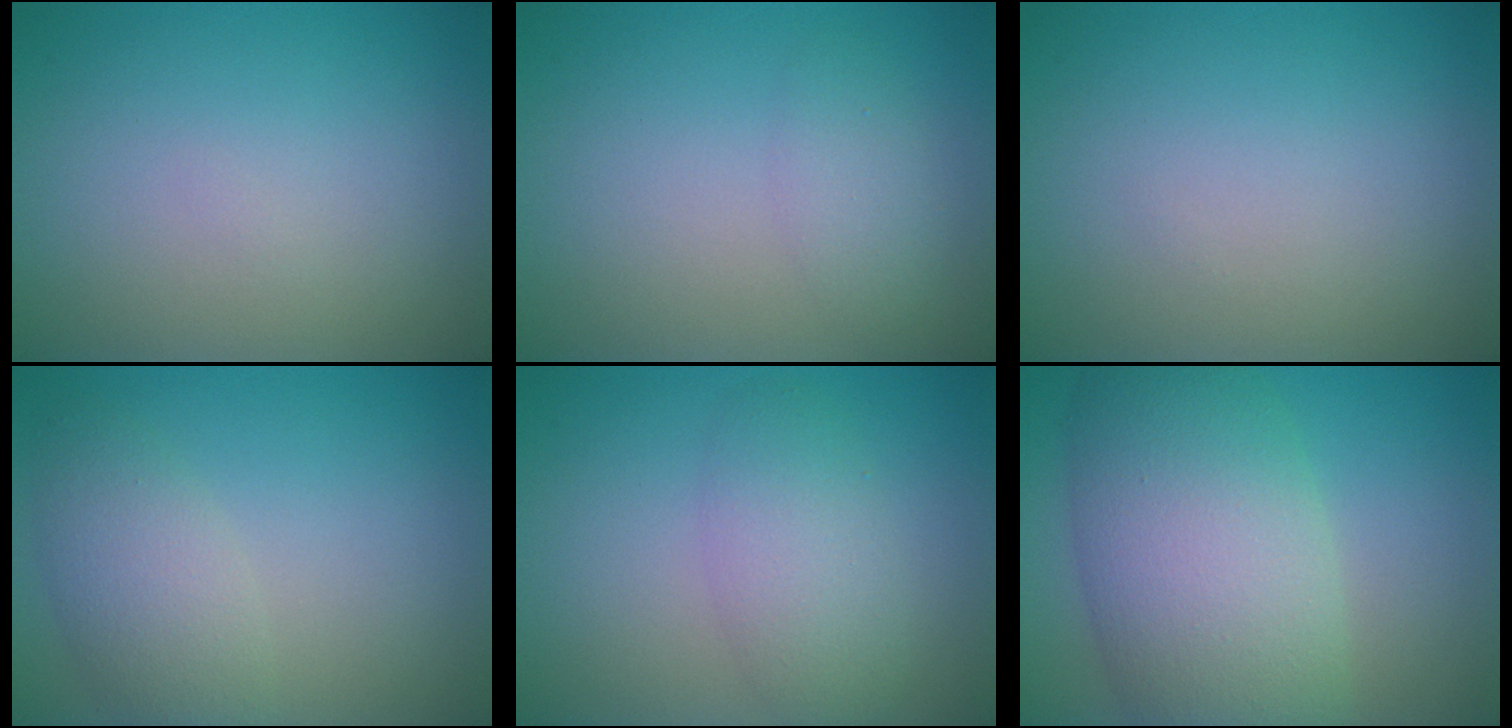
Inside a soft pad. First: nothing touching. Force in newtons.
{"total": 1.8, "press": 1.8, "slide": 0.0}
{"total": 0.0}
{"total": 3.6, "press": 3.6, "slide": 0.2}
{"total": 3.5, "press": 3.5, "slide": 0.2}
{"total": 10.7, "press": 10.6, "slide": 0.5}